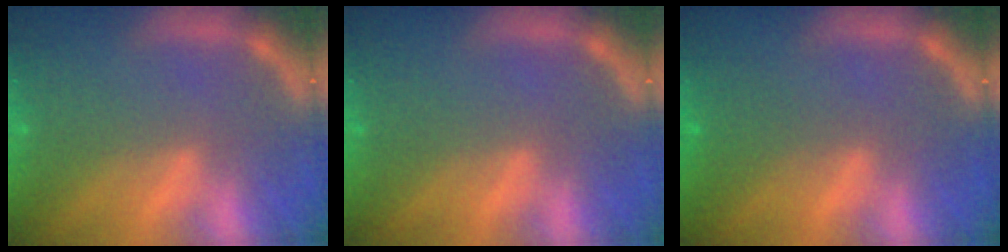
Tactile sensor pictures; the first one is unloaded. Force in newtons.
{"total": 0.0}
{"total": 1.5}